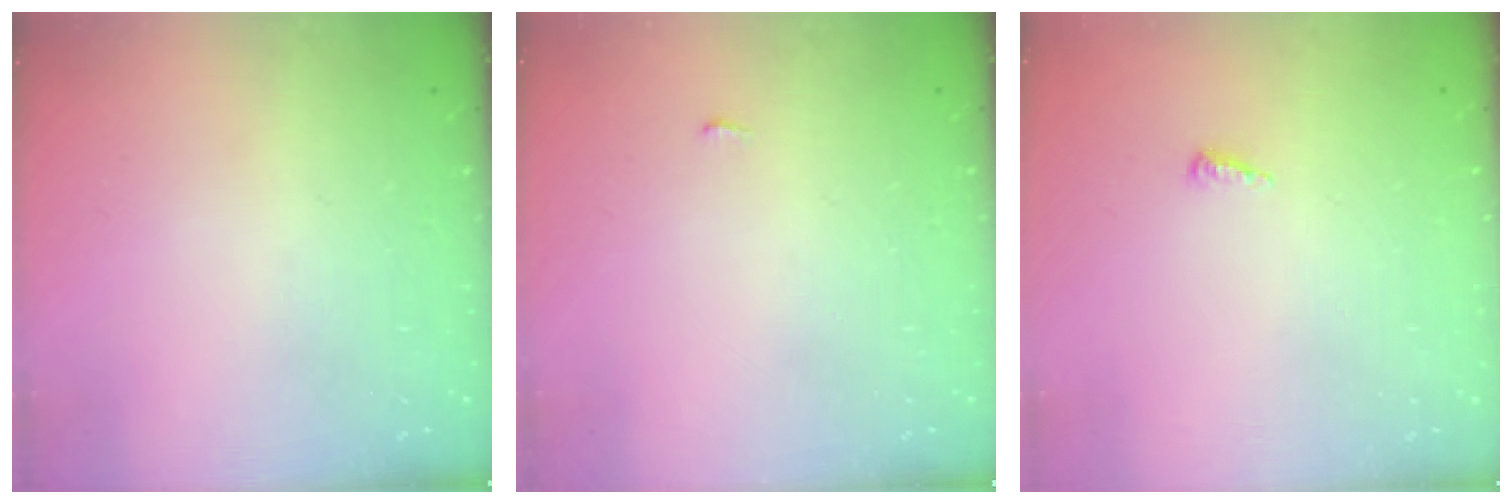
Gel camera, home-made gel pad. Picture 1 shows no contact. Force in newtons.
{"total": 6.7, "press": 2.3, "slide": 6.3}
{"total": 4.1, "press": 4.1, "slide": 0.4}